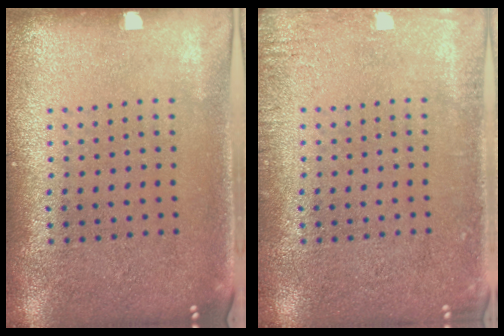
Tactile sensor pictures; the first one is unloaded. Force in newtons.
{"total": 1.7, "press": 1.7, "slide": 0.2}